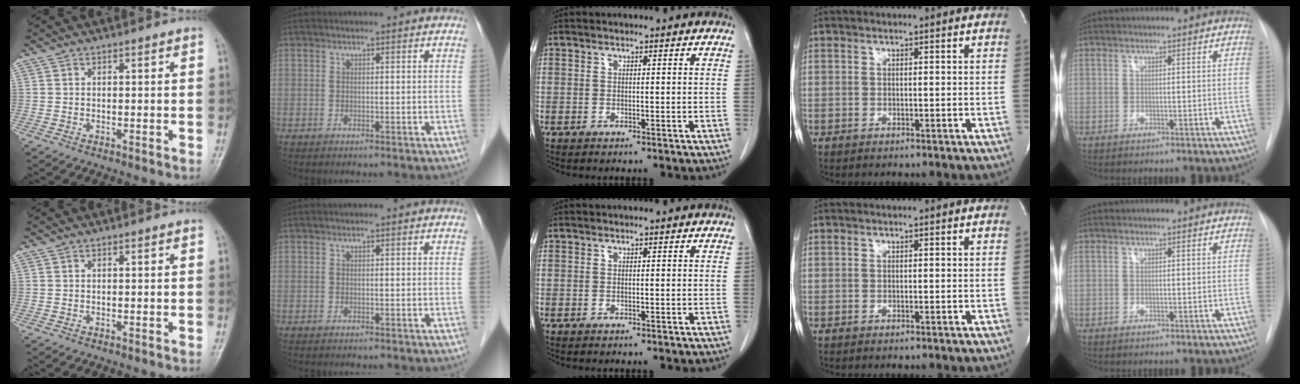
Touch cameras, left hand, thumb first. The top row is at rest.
{}